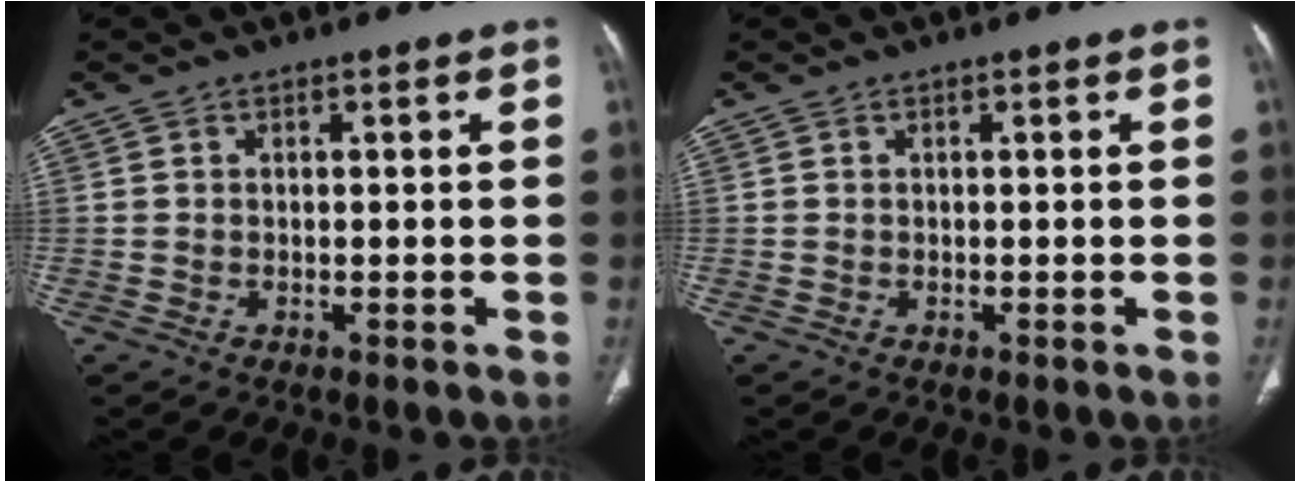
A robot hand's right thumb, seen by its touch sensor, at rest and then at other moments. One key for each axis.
{"total": 0.0}